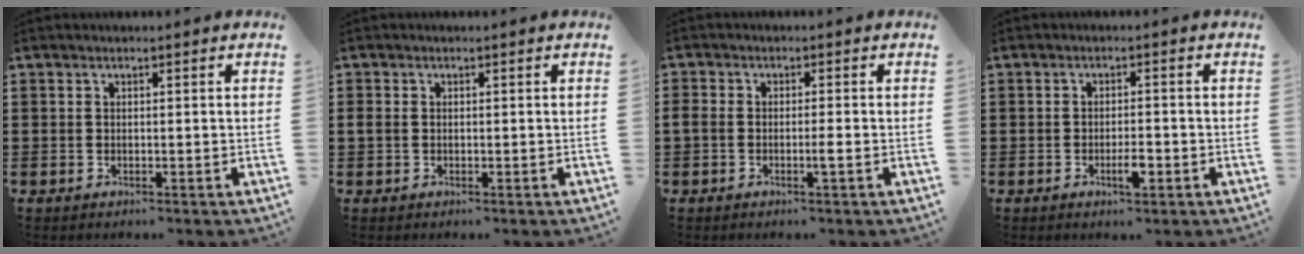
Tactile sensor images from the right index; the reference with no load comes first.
{"total": 1.0, "force": [-0.2, 0.8, 0.6], "torque": [-0.020, 0.002, -0.007]}
{"total": 2.1, "force": [-0.9, 0.4, 1.8], "torque": [-0.041, -0.002, -0.019]}
{"total": 3.2, "force": [-1.3, 0.9, 2.8], "torque": [-0.046, 0.001, -0.022]}